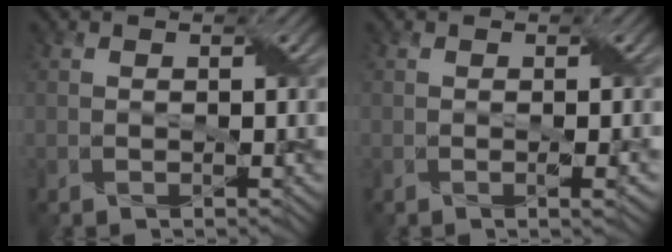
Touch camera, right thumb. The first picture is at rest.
{"total": 1.6, "force": [-0.2, 0.2, 1.6], "torque": [-0.025, 0.002, -0.002]}